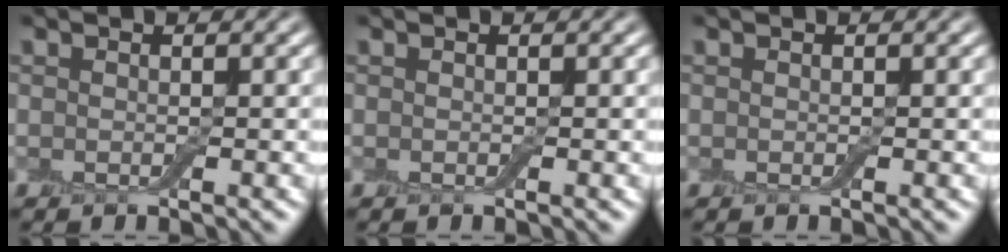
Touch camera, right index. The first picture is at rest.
{"total": 0.0}
{"total": 0.0}